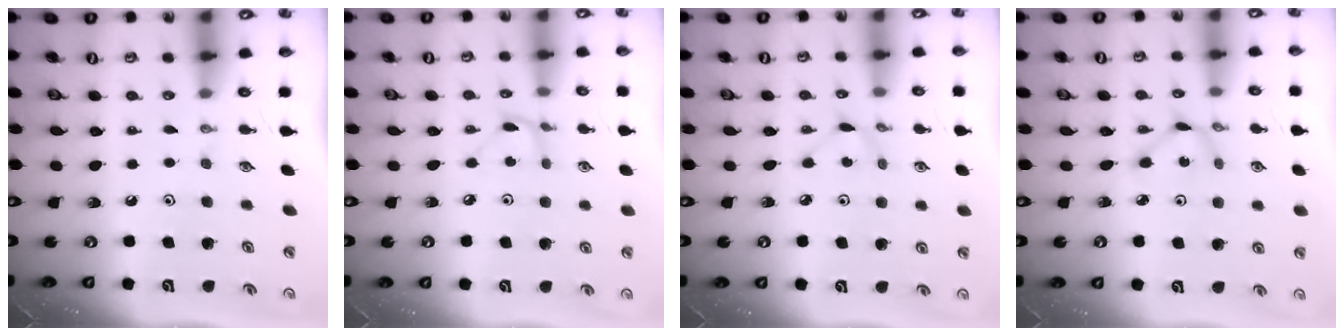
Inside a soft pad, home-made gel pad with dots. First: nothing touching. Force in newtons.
{"total": 3.9, "press": 3.8, "slide": 0.6}
{"total": 3.6, "press": 3.6, "slide": 0.5}
{"total": 2.3, "press": 2.3, "slide": 0.1}